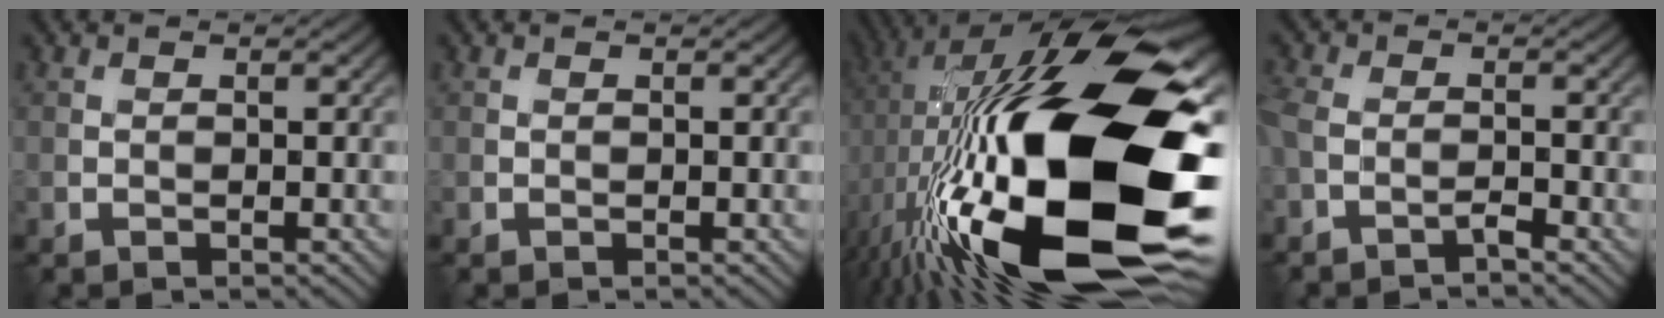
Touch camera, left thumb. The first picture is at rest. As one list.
[{"total": 0.0}, {"total": 23.5, "force": [-1.1, 9.1, 21.7], "torque": [-0.399, 0.005, -0.026]}, {"total": 3.2, "force": [-2.3, 0.9, 2.1], "torque": [-0.051, -0.002, -0.055]}]